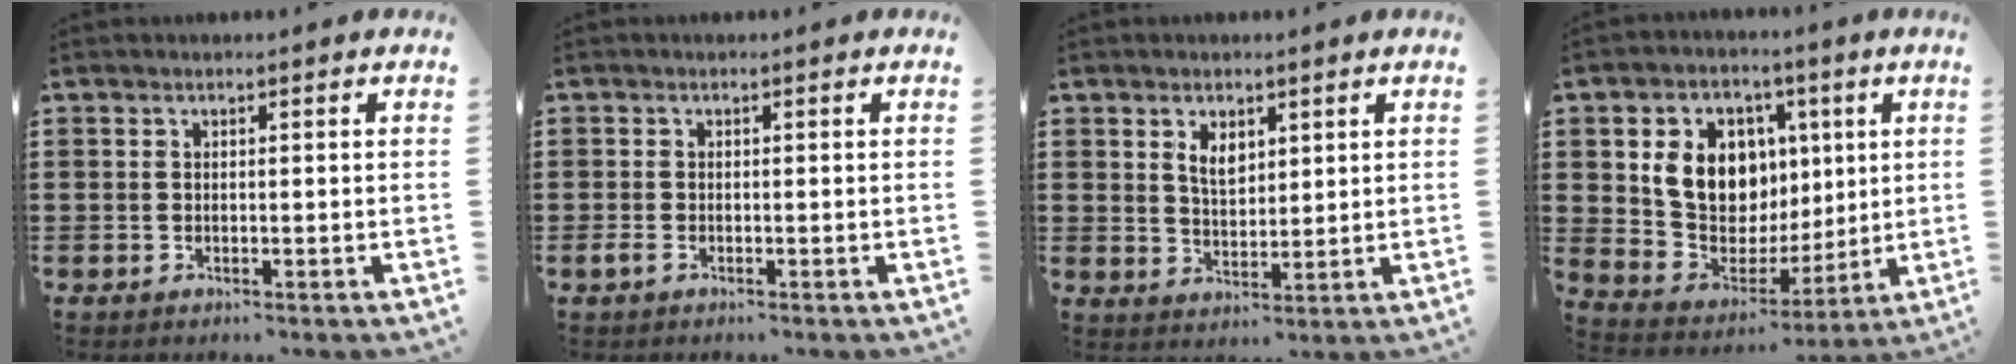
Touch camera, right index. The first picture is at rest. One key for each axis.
{"total": 0.9, "fx": -0.6, "fy": 0.5, "fz": 0.5, "tx": -0.012, "ty": -0.003, "tz": -0.011}
{"total": 3.7, "fx": 2.0, "fy": 2.1, "fz": 2.3, "tx": -0.046, "ty": 0.002, "tz": 0.035}
{"total": 11.0, "fx": 3.0, "fy": 9.0, "fz": 5.5, "tx": -0.130, "ty": 0.004, "tz": 0.062}